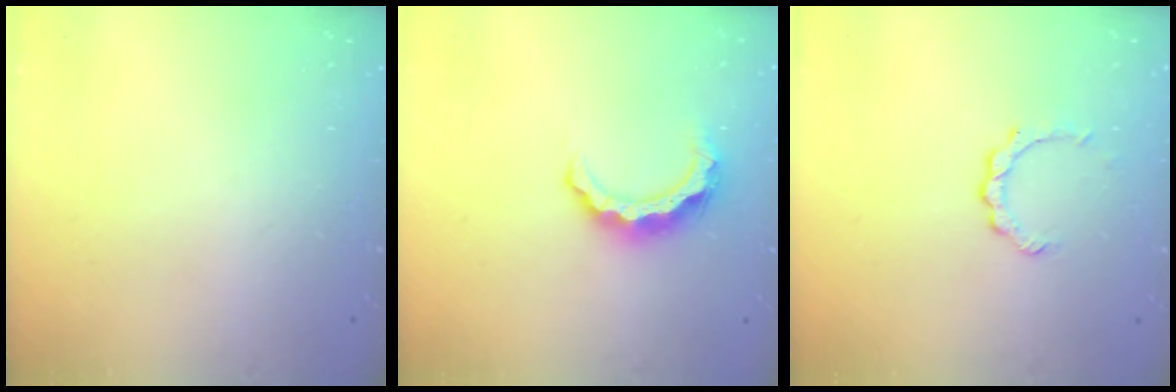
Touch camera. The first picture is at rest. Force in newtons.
{"total": 7.7, "press": 7.7, "slide": 0.4}
{"total": 3.8, "press": 3.8, "slide": 0.4}